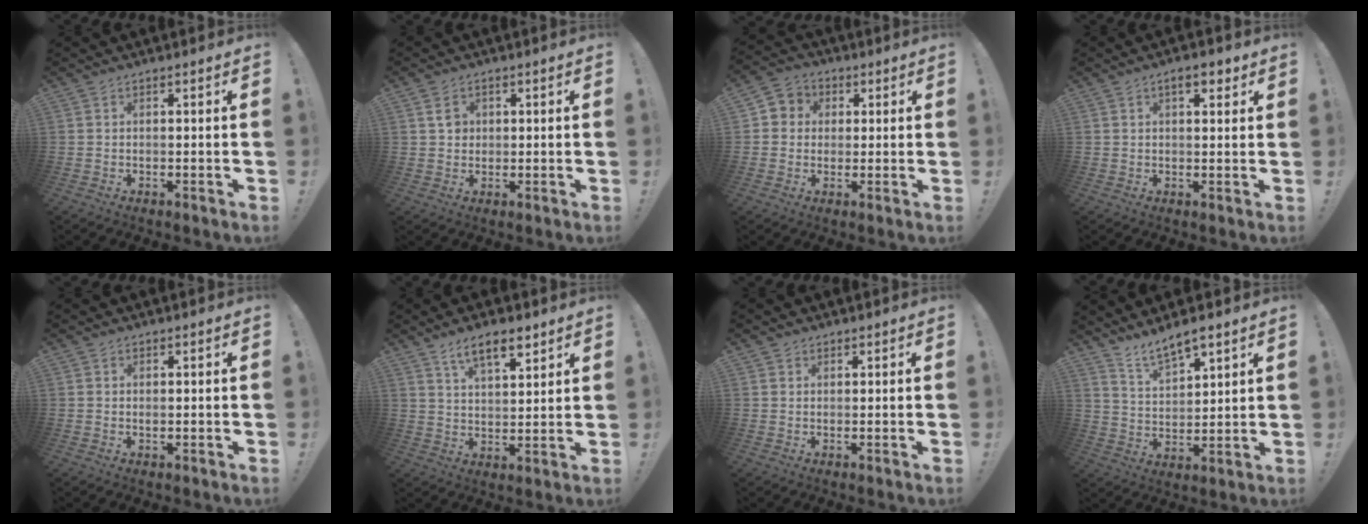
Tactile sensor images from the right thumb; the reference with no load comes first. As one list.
[{"total": 3.2, "force": [1.0, 2.9, 0.9], "torque": [0.009, -0.006, 0.012]}, {"total": 5.7, "force": [-0.1, 5.6, 1.3], "torque": [-0.007, 0.008, 0.000]}, {"total": 4.5, "force": [2.5, 1.8, 3.3], "torque": [-0.037, -0.007, 0.037]}, {"total": 0.5, "force": [0.1, 0.5, 0.2], "torque": [0.000, 0.000, 0.002]}, {"total": 9.0, "force": [6.2, 3.1, 5.6], "torque": [-0.081, -0.031, 0.109]}, {"total": 0.9, "force": [0.8, 0.4, 0.1], "torque": [0.002, -0.003, 0.015]}, {"total": 8.0, "force": [6.9, 2.6, 3.1], "torque": [-0.057, -0.048, 0.130]}]